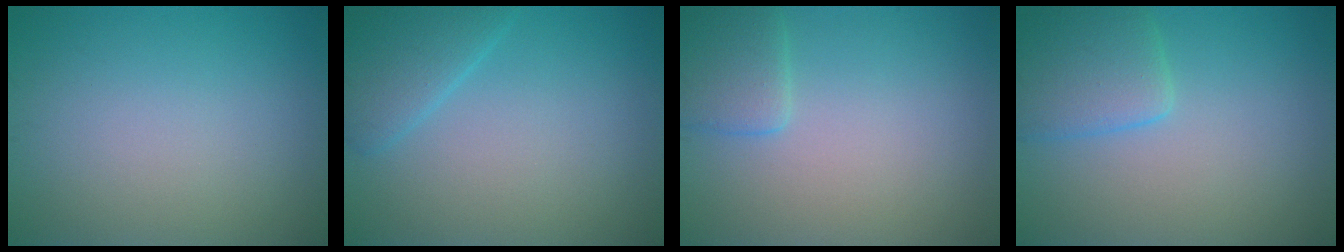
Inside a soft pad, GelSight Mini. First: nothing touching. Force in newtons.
{"total": 3.0, "press": 3.0, "slide": 0.2}
{"total": 2.4, "press": 2.4, "slide": 0.2}
{"total": 3.8, "press": 3.7, "slide": 0.3}